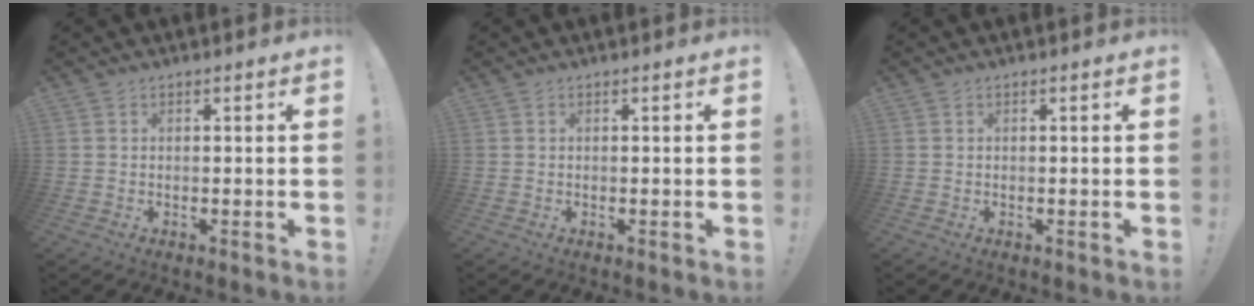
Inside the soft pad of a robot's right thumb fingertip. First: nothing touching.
{"total": 0.0}
{"total": 0.0}